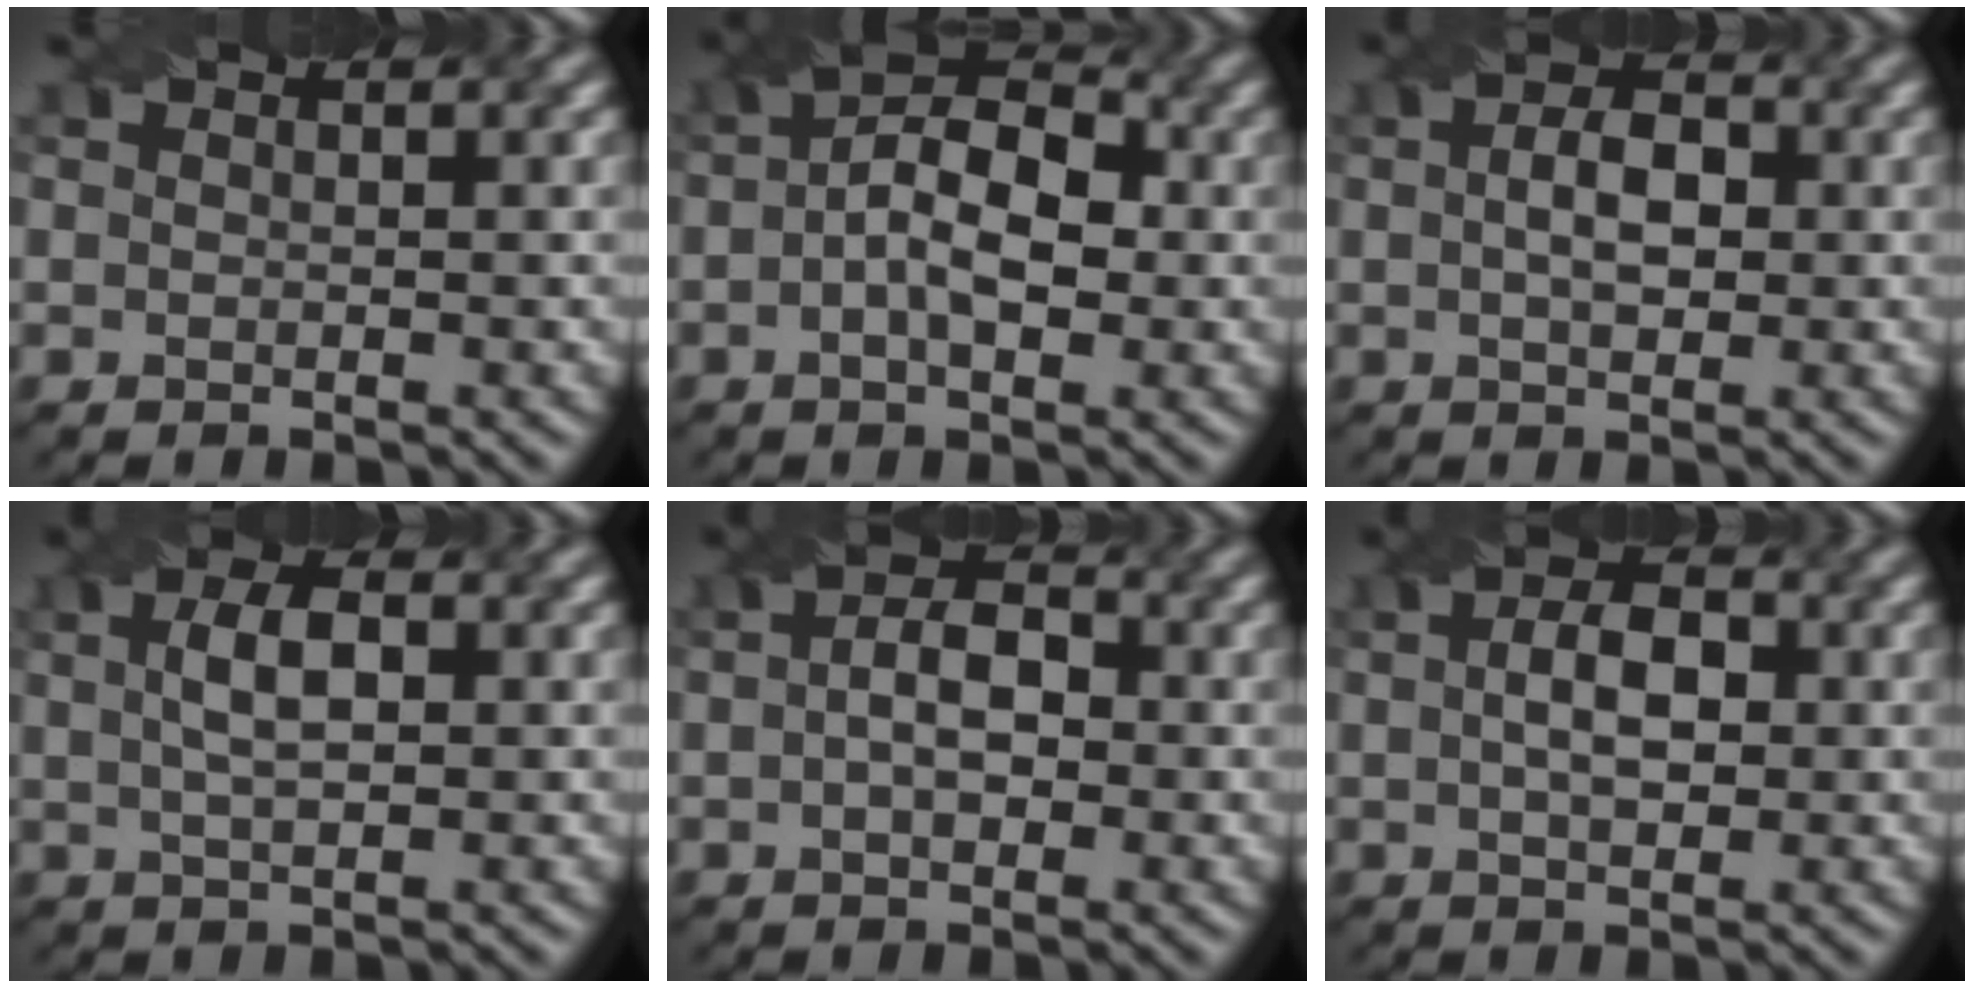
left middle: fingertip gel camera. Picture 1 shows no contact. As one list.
[{"total": 5.9, "force": [-0.6, 3.4, 4.8], "torque": [-0.063, 0.017, -0.004]}, {"total": 3.0, "force": [-0.4, 1.9, 2.2], "torque": [-0.031, 0.008, 0.003]}, {"total": 2.6, "force": [0.0, 1.3, 2.3], "torque": [-0.041, 0.008, 0.015]}, {"total": 3.4, "force": [-0.7, 2.2, 2.5], "torque": [-0.028, 0.012, -0.005]}, {"total": 3.4, "force": [-0.3, 2.1, 2.6], "torque": [-0.037, 0.008, 0.005]}]